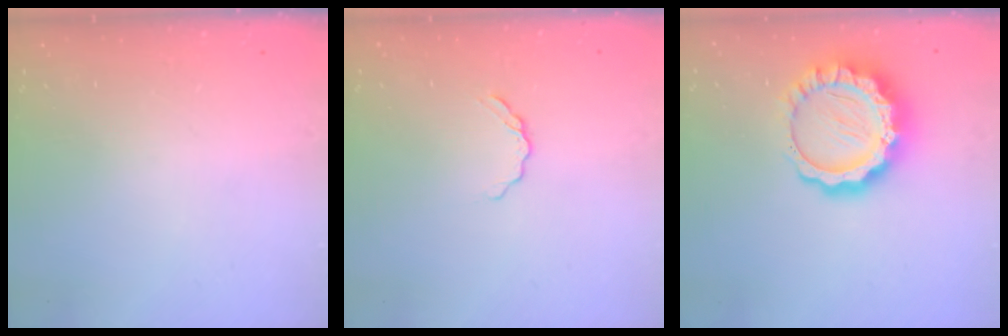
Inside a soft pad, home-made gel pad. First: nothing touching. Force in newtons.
{"total": 3.2, "press": 3.1, "slide": 0.4}
{"total": 13.5, "press": 13.4, "slide": 1.1}